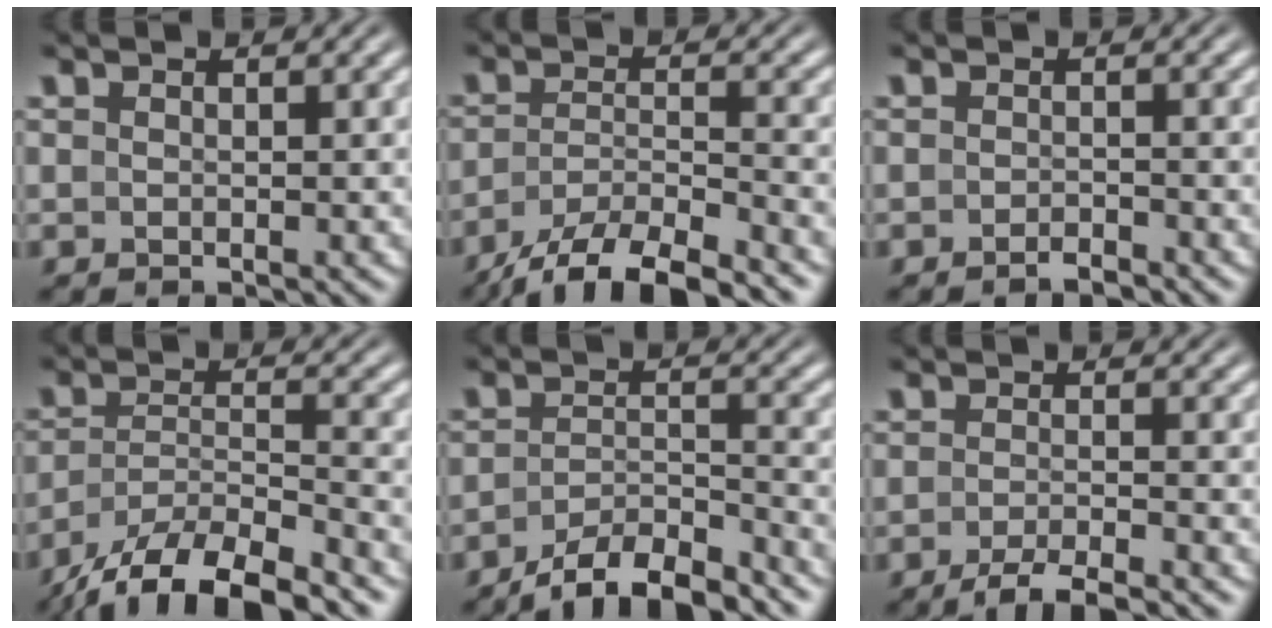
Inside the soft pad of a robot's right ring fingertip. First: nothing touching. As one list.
[{"total": 8.0, "force": [-6.1, 3.1, 4.1], "torque": [-0.069, -0.022, -0.086]}, {"total": 1.7, "force": [-1.7, -0.2, 0.2], "torque": [-0.004, -0.004, -0.027]}, {"total": 9.5, "force": [-6.9, 4.7, 4.5], "torque": [-0.081, -0.024, -0.103]}, {"total": 7.5, "force": [-6.6, 2.5, 2.7], "torque": [-0.043, -0.020, -0.099]}, {"total": 3.9, "force": [-3.5, 0.5, 1.7], "torque": [-0.029, -0.009, -0.054]}]